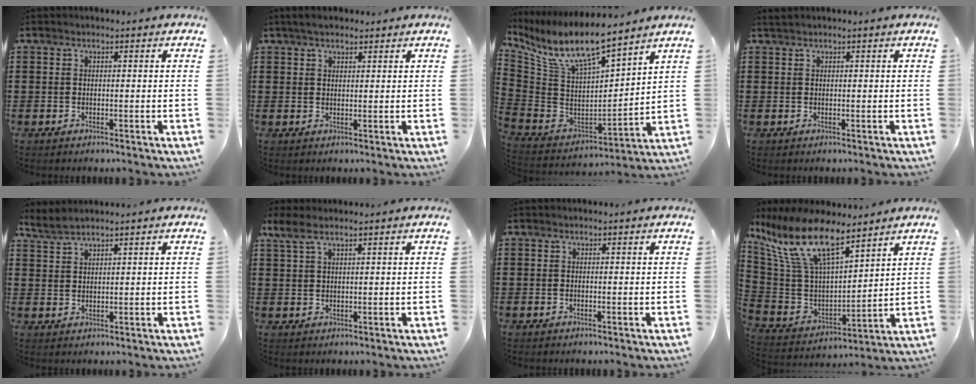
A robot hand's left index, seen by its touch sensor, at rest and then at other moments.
{"total": 2.2, "force": [1.8, 0.8, 1.2], "torque": [-0.027, 0.006, 0.033]}
{"total": 10.5, "force": [8.2, 2.2, 6.2], "torque": [-0.154, -0.055, 0.143]}
{"total": 0.5, "force": [0.4, 0.0, 0.4], "torque": [-0.008, 0.000, 0.007]}
{"total": 2.2, "force": [1.9, 0.1, 1.0], "torque": [-0.025, 0.001, 0.037]}
{"total": 3.3, "force": [2.0, 0.8, 2.5], "torque": [-0.055, 0.002, 0.037]}
{"total": 0.0}
{"total": 13.6, "force": [8.2, 4.9, 9.7], "torque": [-0.230, -0.045, 0.142]}